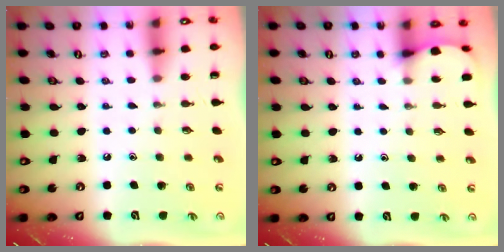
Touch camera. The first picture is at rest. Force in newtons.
{"total": 3.9, "press": 3.8, "slide": 0.5}